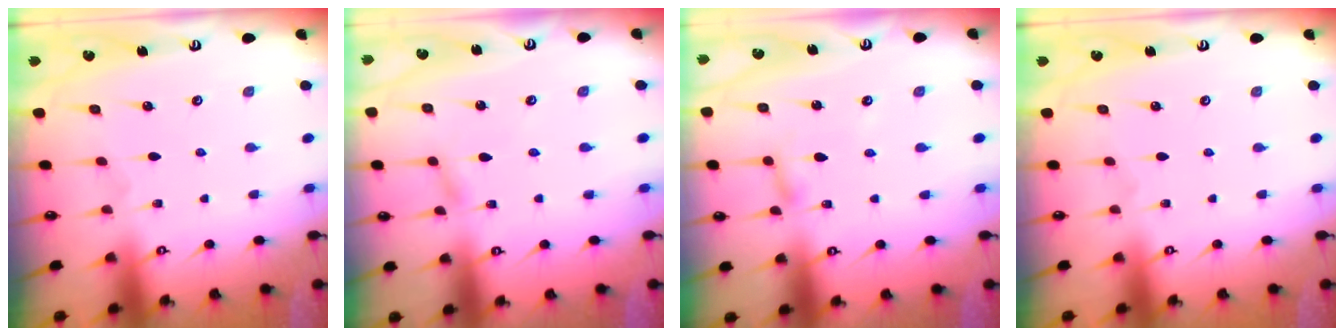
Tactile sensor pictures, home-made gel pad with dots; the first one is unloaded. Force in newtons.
{"total": 2.3, "press": 2.3, "slide": 0.1}
{"total": 2.4, "press": 2.4, "slide": 0.2}
{"total": 0.0}